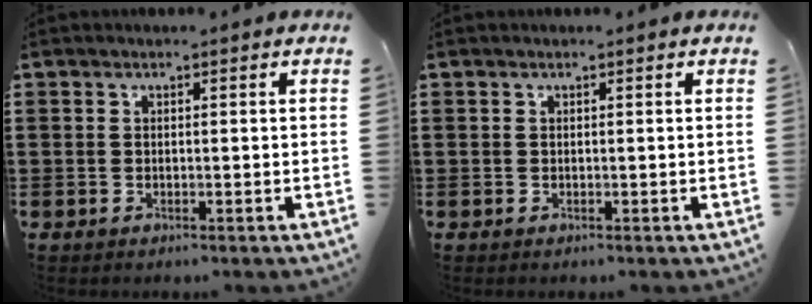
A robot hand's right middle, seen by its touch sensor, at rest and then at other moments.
{"total": 0.0}